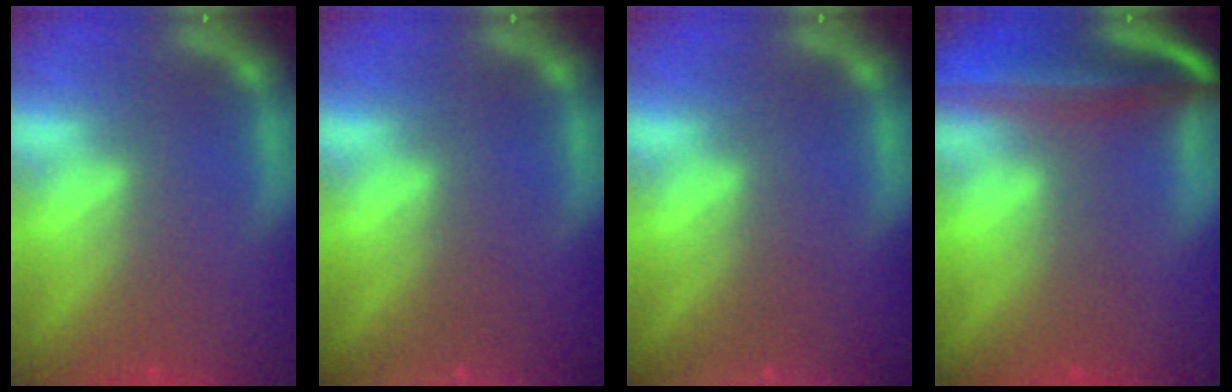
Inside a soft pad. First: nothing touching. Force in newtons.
{"total": 3.0}
{"total": 3.0}
{"total": 10.1}